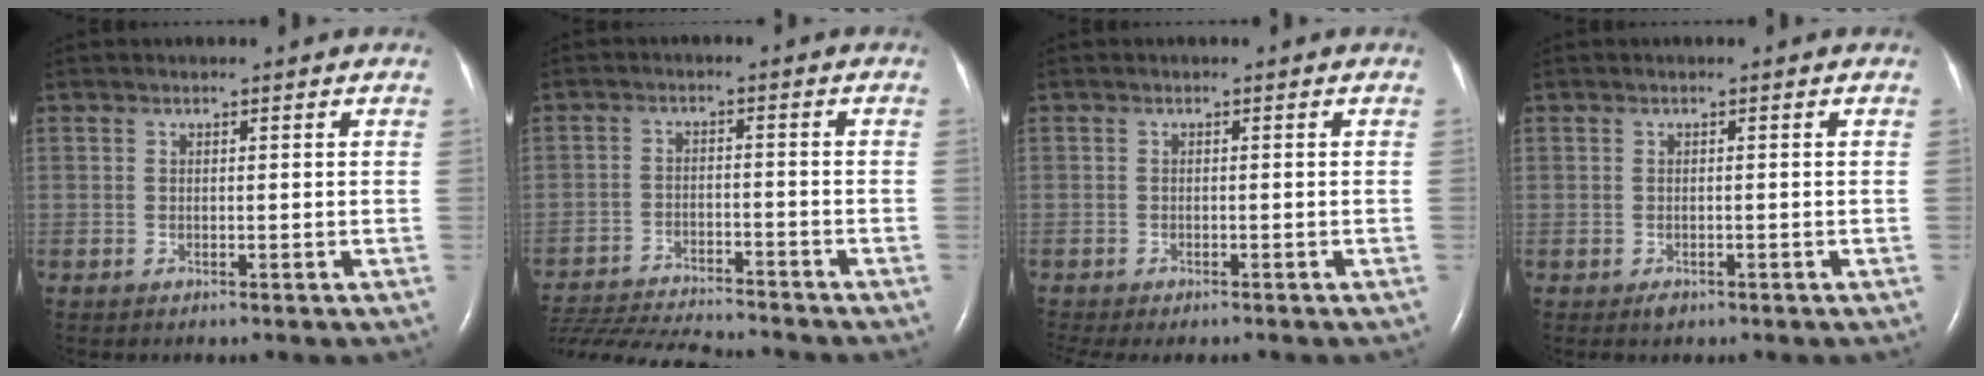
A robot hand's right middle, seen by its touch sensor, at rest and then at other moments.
{"total": 16.1, "force": [-15.0, 1.3, 5.6], "torque": [-0.116, -0.024, -0.233]}
{"total": 5.2, "force": [-4.4, 1.4, 2.4], "torque": [-0.033, -0.002, -0.064]}
{"total": 0.9, "force": [-0.7, 0.4, 0.5], "torque": [-0.012, -0.001, -0.007]}